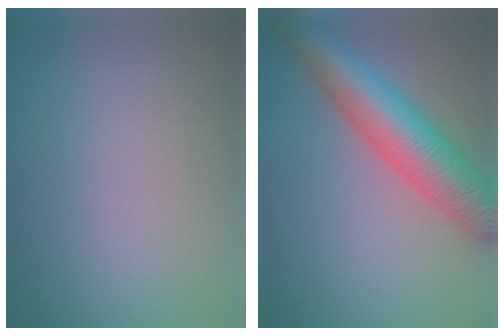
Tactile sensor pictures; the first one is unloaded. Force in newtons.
{"total": 9.1, "press": 9.1, "slide": 0.4}